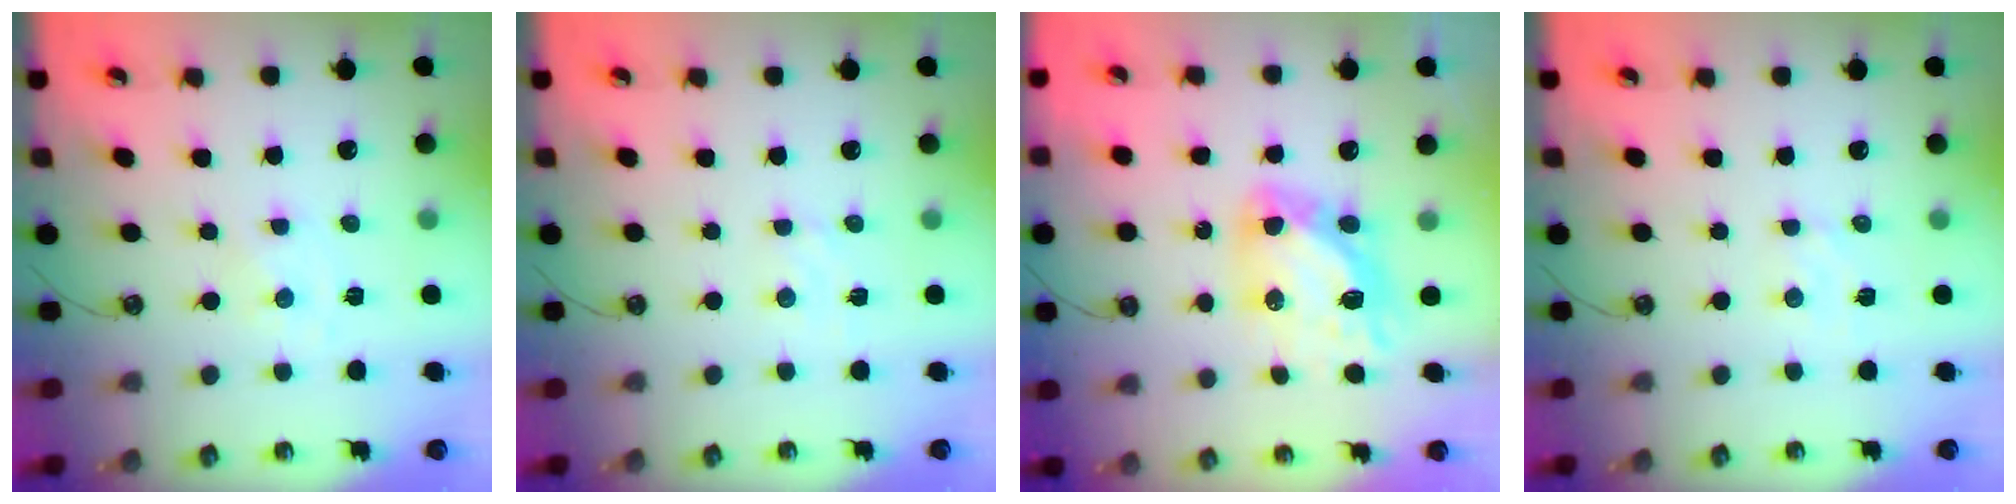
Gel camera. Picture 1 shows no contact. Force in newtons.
{"total": 2.8, "press": 2.8, "slide": 0.5}
{"total": 12.9, "press": 12.8, "slide": 1.4}
{"total": 2.9, "press": 2.9, "slide": 0.3}